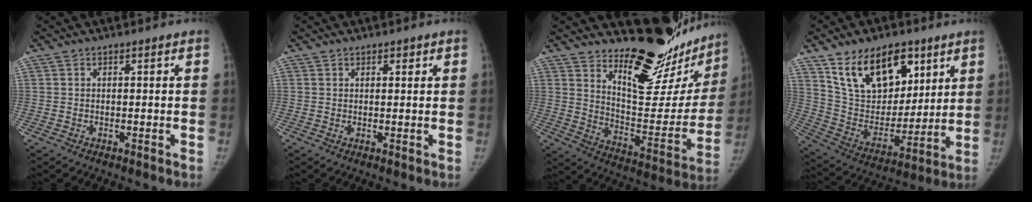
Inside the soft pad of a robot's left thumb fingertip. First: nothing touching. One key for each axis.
{"total": 1.2, "fx": 0.8, "fy": 0.7, "fz": 0.5, "tx": 0.002, "ty": -0.003, "tz": 0.009}
{"total": 23.7, "fx": 19.7, "fy": 8.3, "fz": 10.3, "tx": -0.098, "ty": -0.164, "tz": 0.279}
{"total": 20.1, "fx": 11.3, "fy": 11.9, "fz": 11.6, "tx": -0.146, "ty": -0.052, "tz": 0.209}